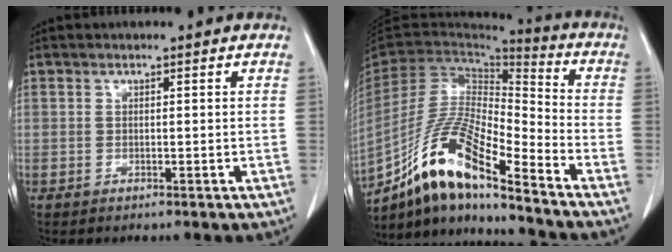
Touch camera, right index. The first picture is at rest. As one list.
[{"total": 16.4, "force": [-11.4, 2.4, 11.5], "torque": [-0.220, -0.001, -0.208]}]